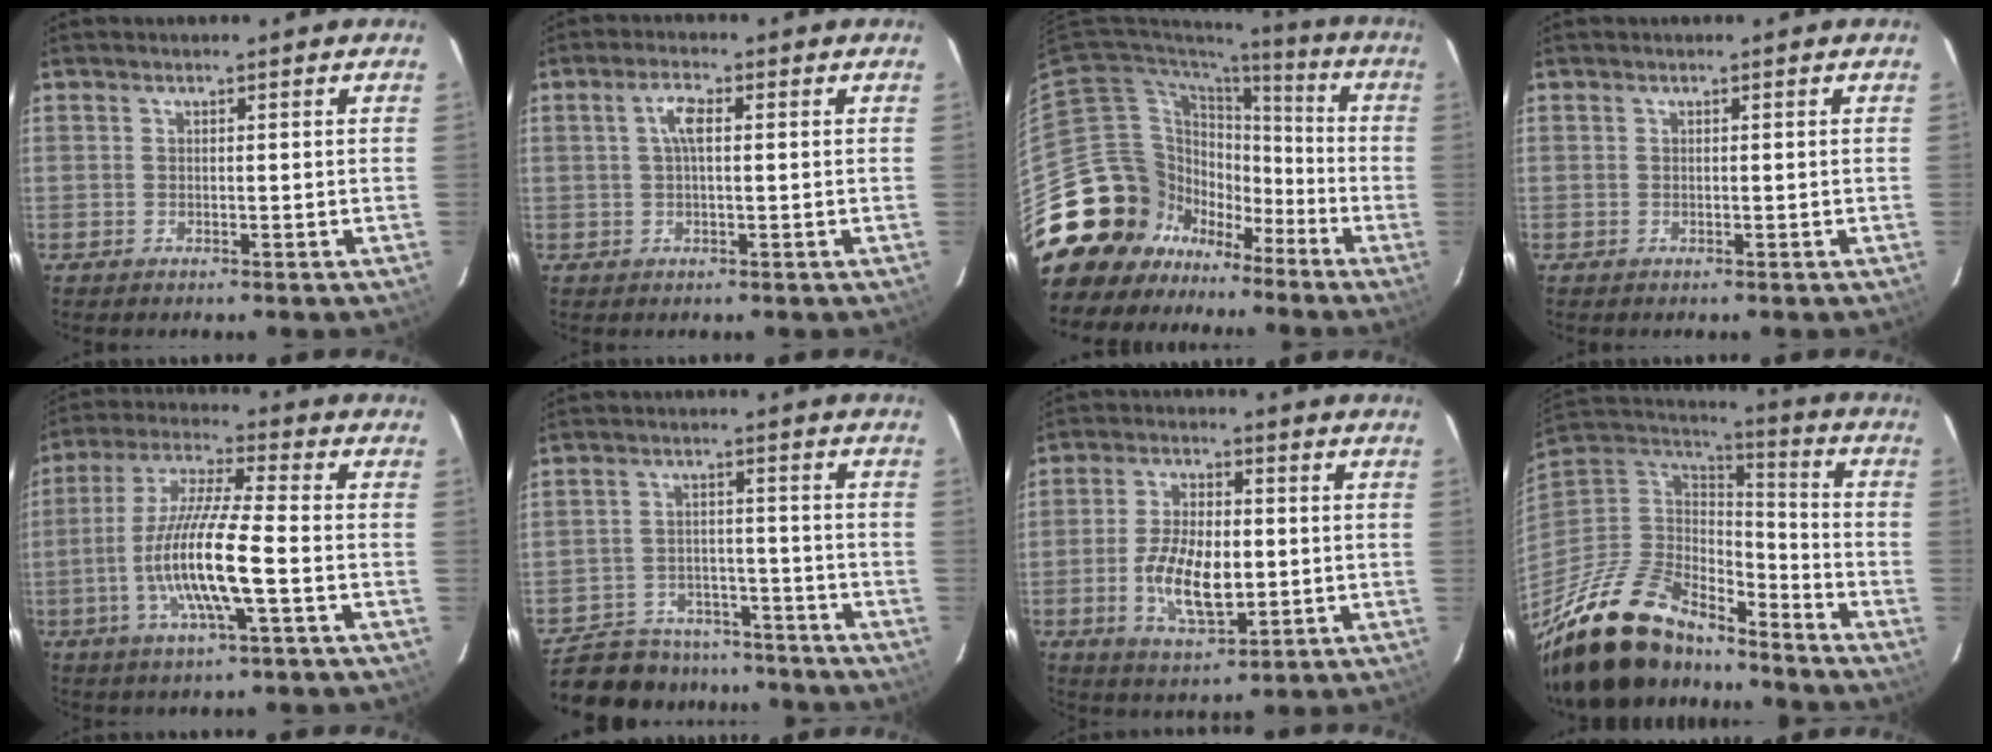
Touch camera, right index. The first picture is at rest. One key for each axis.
{"total": 3.4, "fx": 0.6, "fy": 1.1, "fz": 3.2, "tx": -0.065, "ty": 0.009, "tz": 0.011}
{"total": 20.1, "fx": -10.9, "fy": 16.1, "fz": 5.0, "tx": -0.143, "ty": 0.055, "tz": -0.172}
{"total": 0.0}
{"total": 14.3, "fx": -3.7, "fy": 1.4, "fz": 13.7, "tx": -0.274, "ty": -0.007, "tz": -0.070}
{"total": 17.6, "fx": -15.2, "fy": 7.0, "fz": 5.4, "tx": -0.134, "ty": 0.020, "tz": -0.209}
{"total": 11.4, "fx": -1.9, "fy": 5.4, "fz": 9.9, "tx": -0.195, "ty": -0.007, "tz": -0.028}
{"total": 24.6, "fx": -19.3, "fy": 9.4, "fz": 12.0, "tx": -0.255, "ty": -0.021, "tz": -0.332}